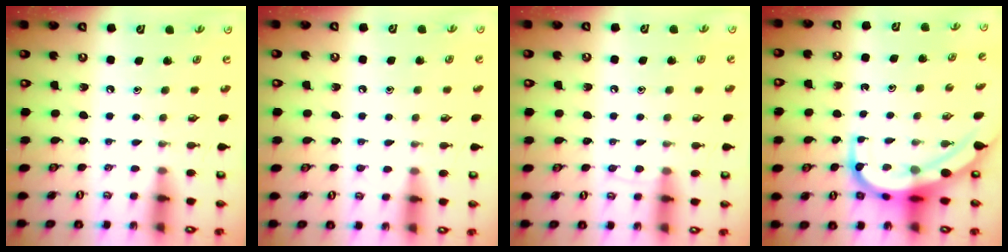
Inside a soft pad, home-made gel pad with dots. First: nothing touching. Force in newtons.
{"total": 4.3, "press": 4.3, "slide": 0.5}
{"total": 5.1, "press": 5.1, "slide": 0.7}
{"total": 9.0, "press": 9.0, "slide": 1.0}